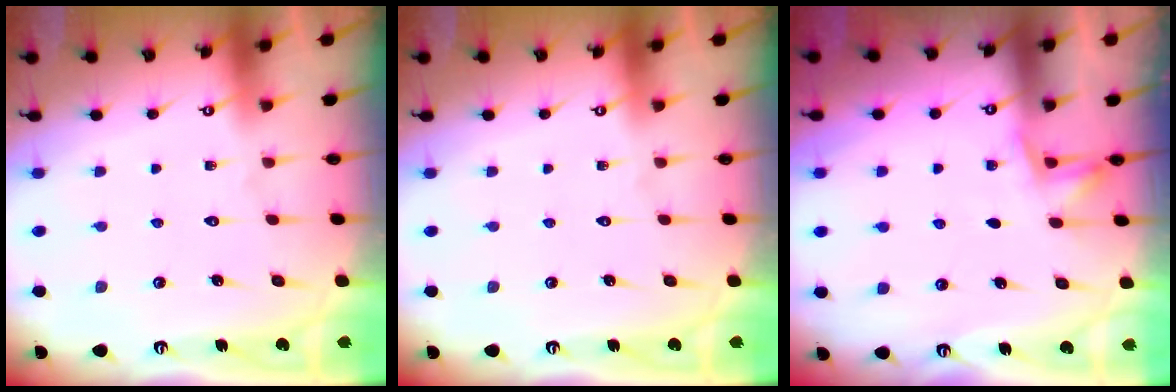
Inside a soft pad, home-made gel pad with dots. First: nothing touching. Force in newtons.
{"total": 0.0}
{"total": 4.0, "press": 3.8, "slide": 1.3}